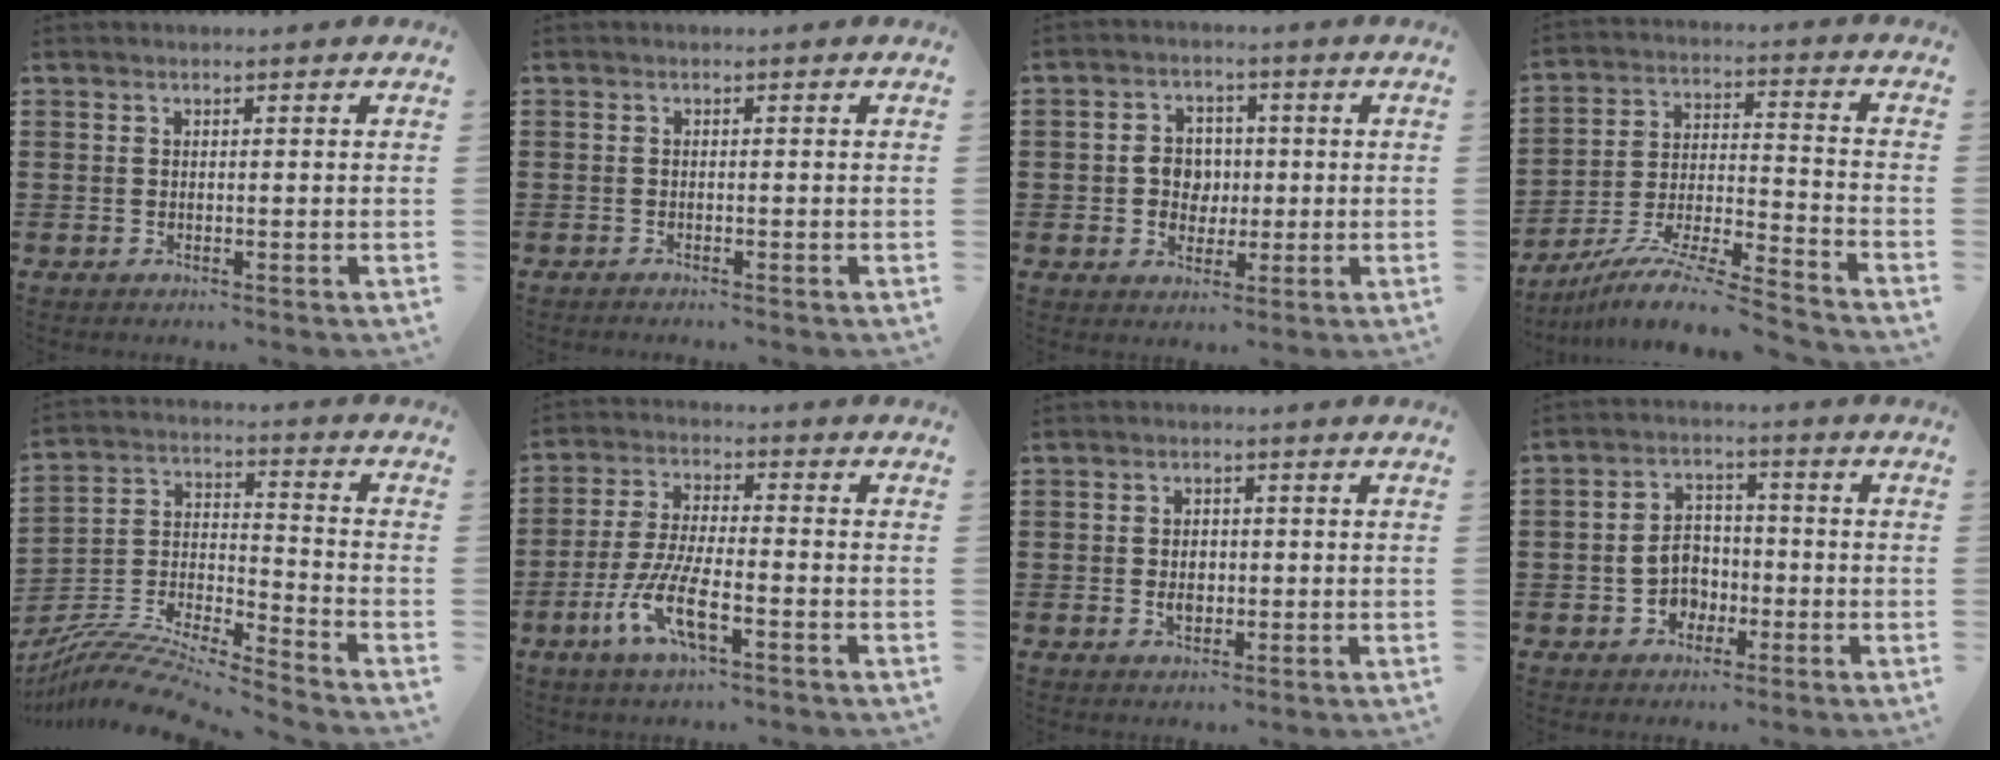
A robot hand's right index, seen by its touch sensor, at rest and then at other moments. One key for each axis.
{"total": 0.5, "fx": -0.5, "fy": -0.1, "fz": 0.0, "tx": -0.002, "ty": -0.003, "tz": -0.011}
{"total": 4.9, "fx": -0.1, "fy": 4.3, "fz": 2.3, "tx": -0.052, "ty": 0.008, "tz": -0.006}
{"total": 9.6, "fx": -8.6, "fy": 0.1, "fz": 4.2, "tx": -0.076, "ty": 0.004, "tz": -0.173}
{"total": 9.5, "fx": -8.9, "fy": 0.6, "fz": 3.0, "tx": -0.065, "ty": 0.007, "tz": -0.183}
{"total": 8.9, "fx": -4.2, "fy": 2.3, "fz": 7.5, "tx": -0.174, "ty": -0.015, "tz": -0.083}
{"total": 2.5, "fx": -0.3, "fy": 1.6, "fz": 1.9, "tx": -0.032, "ty": -0.002, "tz": -0.007}
{"total": 5.1, "fx": -1.5, "fy": 4.0, "fz": 2.7, "tx": -0.066, "ty": 0.005, "tz": -0.030}